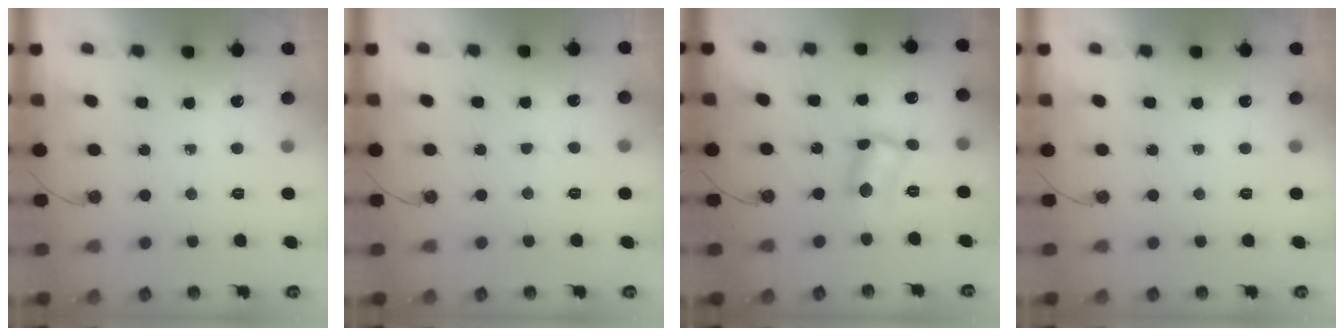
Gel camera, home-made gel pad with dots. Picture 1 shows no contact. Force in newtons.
{"total": 2.5, "press": 2.5, "slide": 0.4}
{"total": 6.3, "press": 6.3, "slide": 0.3}
{"total": 0.0}